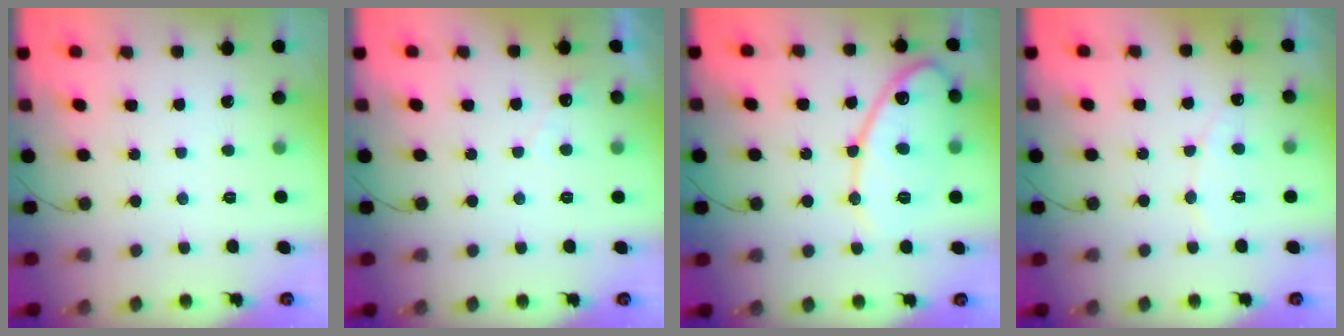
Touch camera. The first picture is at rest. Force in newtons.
{"total": 2.7, "press": 2.7, "slide": 0.1}
{"total": 14.4, "press": 14.4, "slide": 1.0}
{"total": 5.2, "press": 5.2, "slide": 0.2}